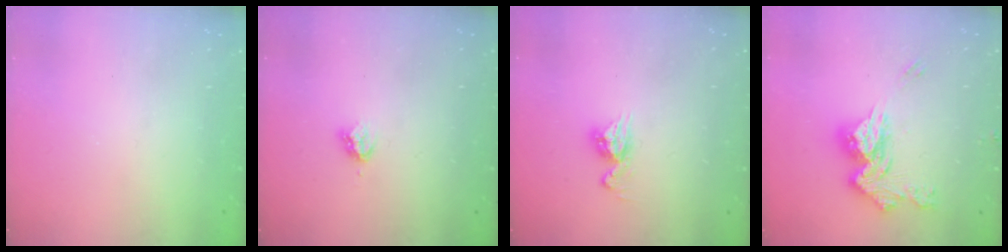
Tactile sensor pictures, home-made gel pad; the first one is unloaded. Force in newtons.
{"total": 3.3, "press": 3.3, "slide": 0.4}
{"total": 8.0, "press": 8.0, "slide": 0.7}
{"total": 14.1, "press": 14.1, "slide": 0.2}